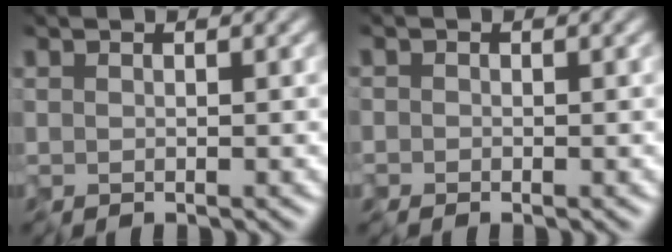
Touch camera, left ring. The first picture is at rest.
{"total": 0.7, "force": [-0.4, 0.5, -0.2], "torque": [0.005, -0.001, -0.010]}